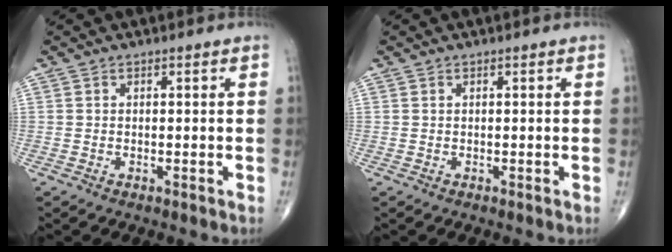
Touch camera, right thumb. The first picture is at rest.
{"total": 0.0}